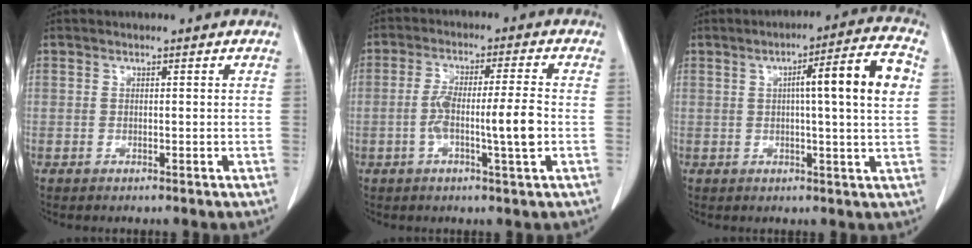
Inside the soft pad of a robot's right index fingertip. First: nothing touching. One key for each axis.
{"total": 8.2, "fx": -1.7, "fy": 0.2, "fz": 8.1, "tx": -0.147, "ty": 0.006, "tz": -0.030}
{"total": 10.6, "fx": 1.9, "fy": -0.2, "fz": 10.4, "tx": -0.154, "ty": 0.014, "tz": 0.023}